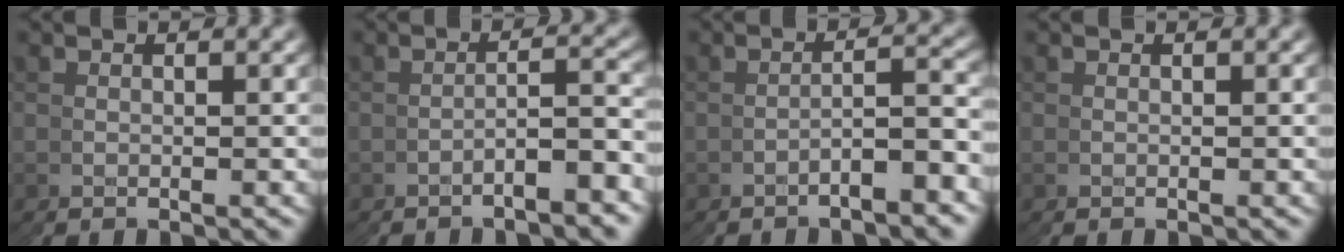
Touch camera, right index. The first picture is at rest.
{"total": 2.8, "force": [-2.4, -0.8, 1.4], "torque": [-0.013, 0.011, -0.045]}
{"total": 2.9, "force": [-2.3, -0.7, 1.5], "torque": [-0.012, 0.011, -0.044]}
{"total": 0.0}